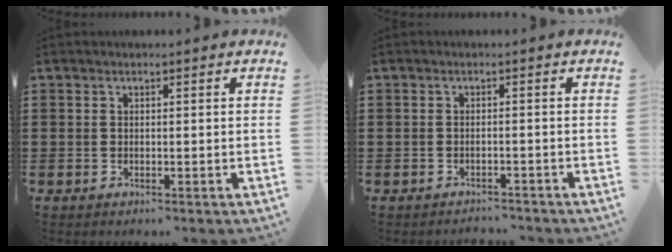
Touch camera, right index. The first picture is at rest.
{"total": 1.3, "force": [-1.3, 0.3, -0.1], "torque": [-0.004, 0.003, -0.029]}